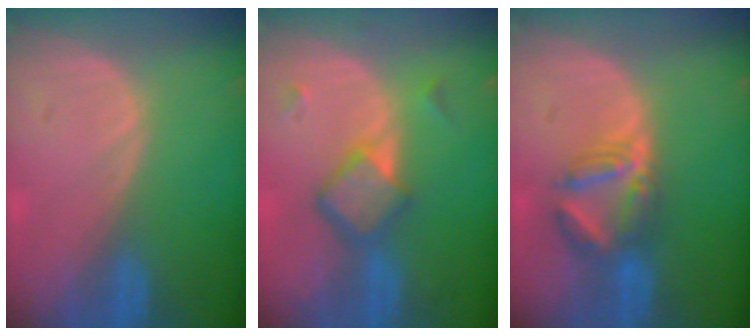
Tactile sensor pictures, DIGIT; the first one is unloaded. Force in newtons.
{"total": 6.2, "press": 5.3, "slide": 3.2}
{"total": 5.9, "press": 5.9, "slide": 0.5}